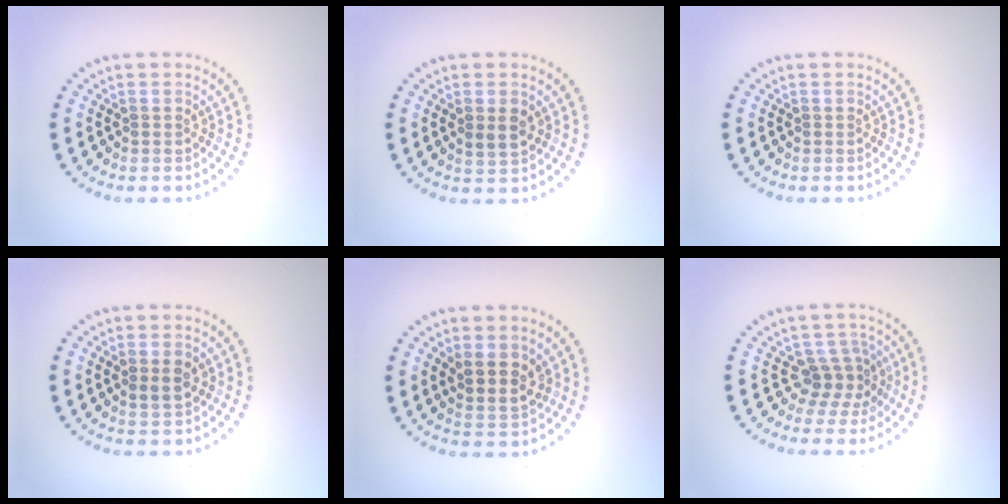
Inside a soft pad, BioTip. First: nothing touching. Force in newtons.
{"total": 1.8, "press": 1.8, "slide": 0.5}
{"total": 0.0}
{"total": 1.8, "press": 1.8, "slide": 0.4}
{"total": 3.0, "press": 2.7, "slide": 1.4}
{"total": 2.5, "press": 1.9, "slide": 1.7}